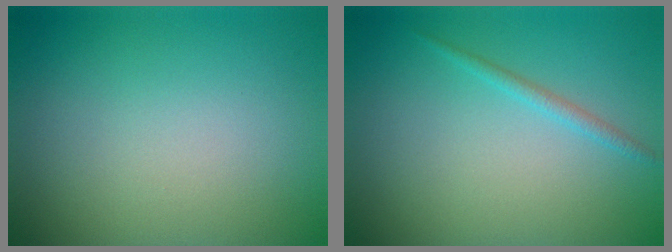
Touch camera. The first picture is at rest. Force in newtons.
{"total": 1.1, "press": 1.1, "slide": 0.1}